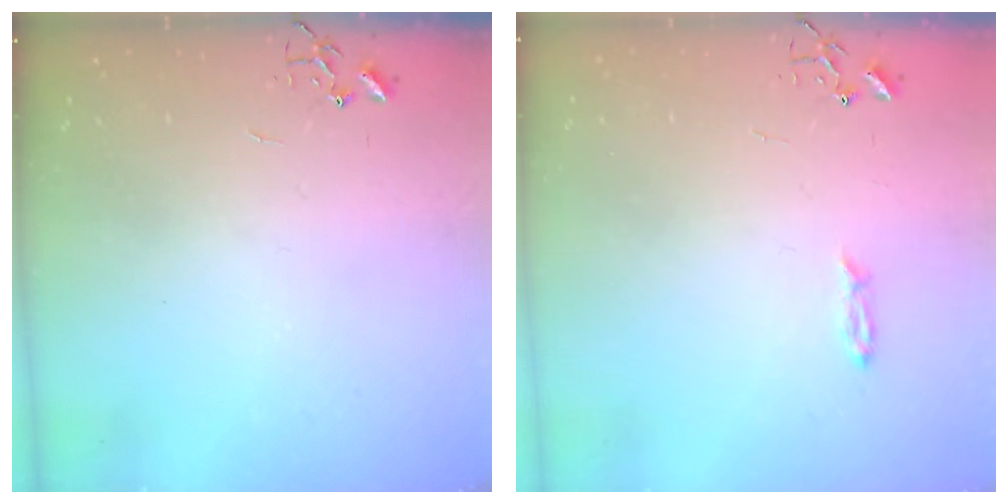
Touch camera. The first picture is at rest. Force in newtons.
{"total": 3.2, "press": 3.1, "slide": 0.3}